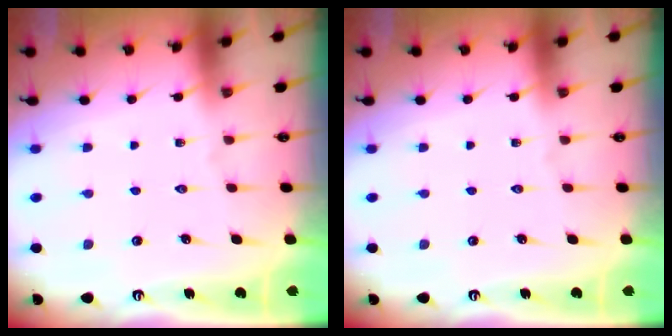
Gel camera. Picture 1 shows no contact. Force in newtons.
{"total": 0.0}